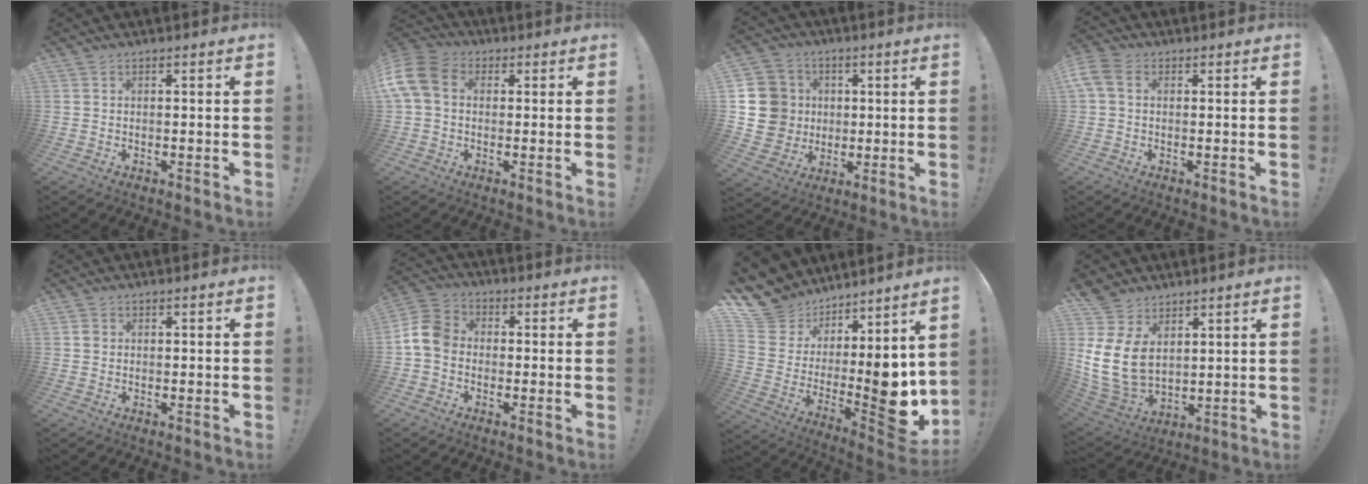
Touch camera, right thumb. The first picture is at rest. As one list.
[{"total": 10.4, "force": [1.4, 7.3, 7.3], "torque": [-0.167, 0.010, 0.030]}, {"total": 14.0, "force": [1.5, 13.2, 4.7], "torque": [-0.066, 0.002, 0.042]}, {"total": 4.8, "force": [1.2, 3.0, 3.5], "torque": [-0.084, -0.001, 0.026]}, {"total": 0.9, "force": [-0.1, 0.9, 0.3], "torque": [-0.003, 0.002, -0.003]}, {"total": 9.9, "force": [-1.2, 7.6, 6.2], "torque": [-0.127, 0.025, -0.016]}, {"total": 12.0, "force": [2.6, 8.4, 8.2], "torque": [-0.098, -0.062, 0.063]}, {"total": 14.6, "force": [3.9, 10.5, 9.4], "torque": [-0.205, -0.035, 0.077]}]